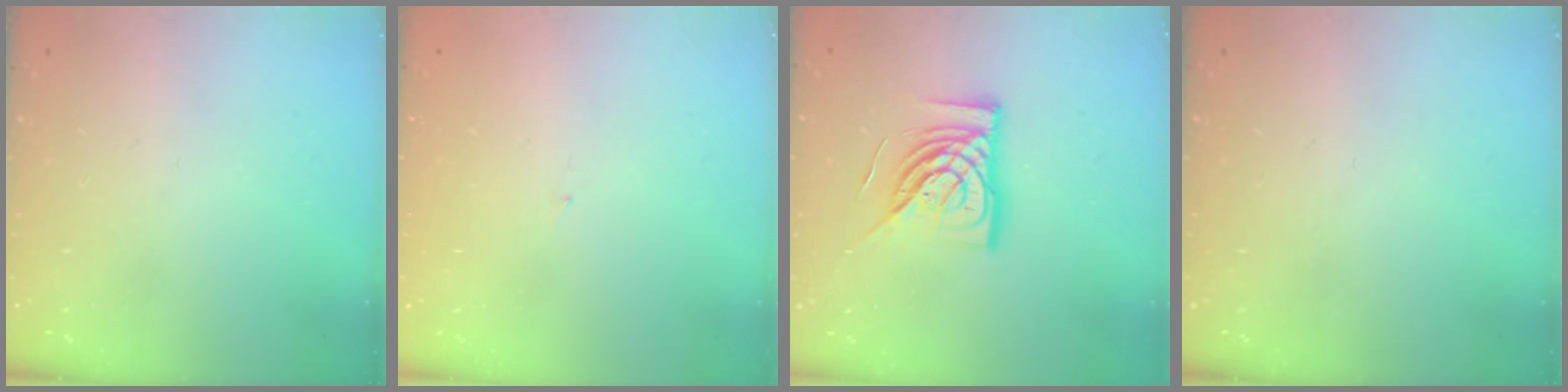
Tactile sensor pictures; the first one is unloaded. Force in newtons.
{"total": 0.8, "press": 0.8, "slide": 0.1}
{"total": 15.0, "press": 15.0, "slide": 1.4}
{"total": 0.0}